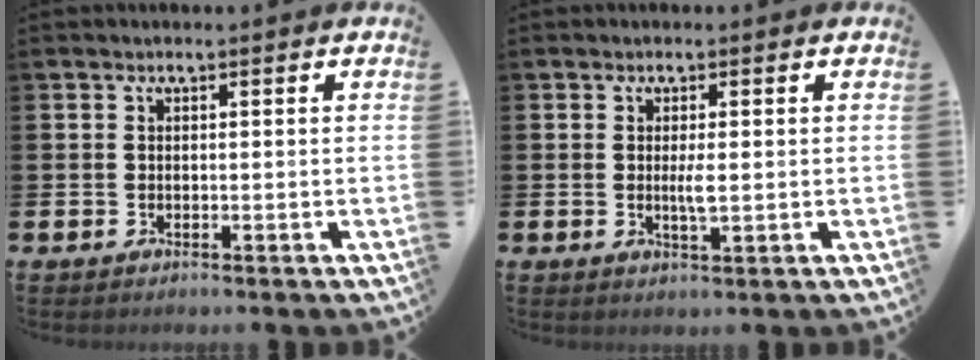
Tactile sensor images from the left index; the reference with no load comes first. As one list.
[{"total": 2.0, "force": [0.2, 0.4, 2.0], "torque": [-0.031, -0.005, 0.001]}]